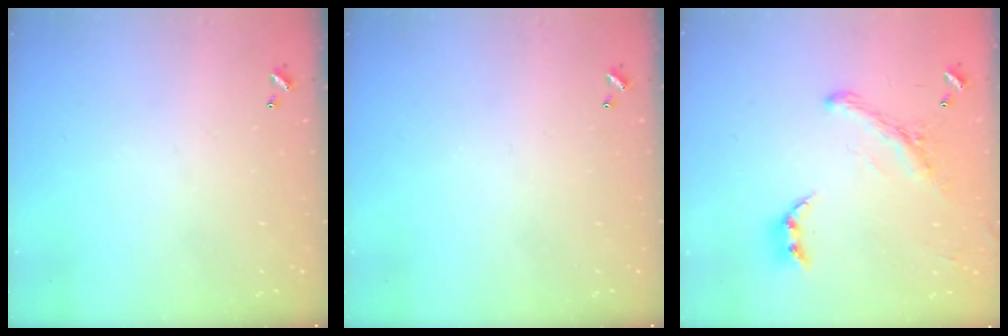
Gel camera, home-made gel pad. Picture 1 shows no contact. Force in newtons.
{"total": 0.0}
{"total": 2.9, "press": 2.5, "slide": 1.4}